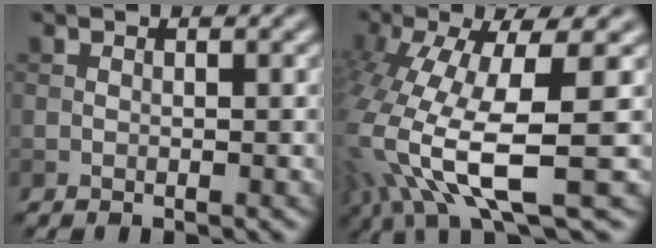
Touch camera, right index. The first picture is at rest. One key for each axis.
{"total": 12.3, "fx": -2.1, "fy": 4.1, "fz": 11.4, "tx": -0.246, "ty": -0.020, "tz": -0.025}